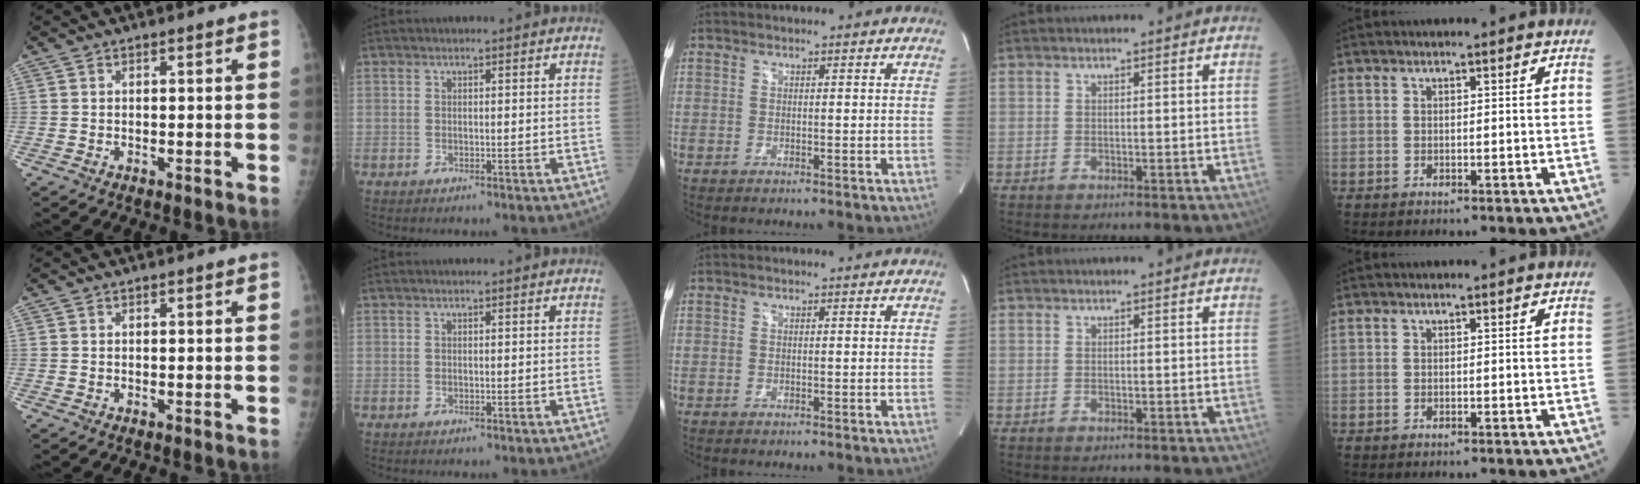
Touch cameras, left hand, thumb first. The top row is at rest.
{}